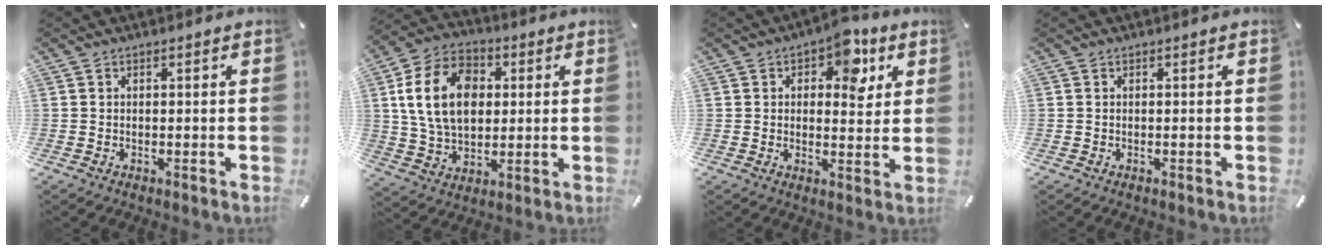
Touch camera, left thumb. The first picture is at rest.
{"total": 16.0, "force": [2.4, 11.9, 10.5], "torque": [-0.207, 0.013, 0.039]}
{"total": 9.1, "force": [4.0, 5.6, 5.9], "torque": [-0.063, -0.019, 0.062]}
{"total": 0.0}